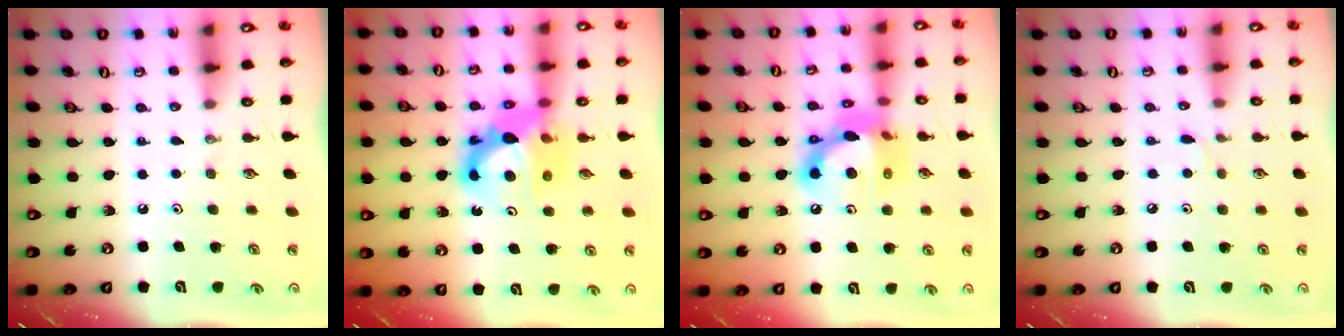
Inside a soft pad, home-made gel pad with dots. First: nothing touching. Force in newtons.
{"total": 12.3, "press": 12.2, "slide": 1.1}
{"total": 14.2, "press": 14.2, "slide": 1.2}
{"total": 3.2, "press": 3.2, "slide": 0.5}